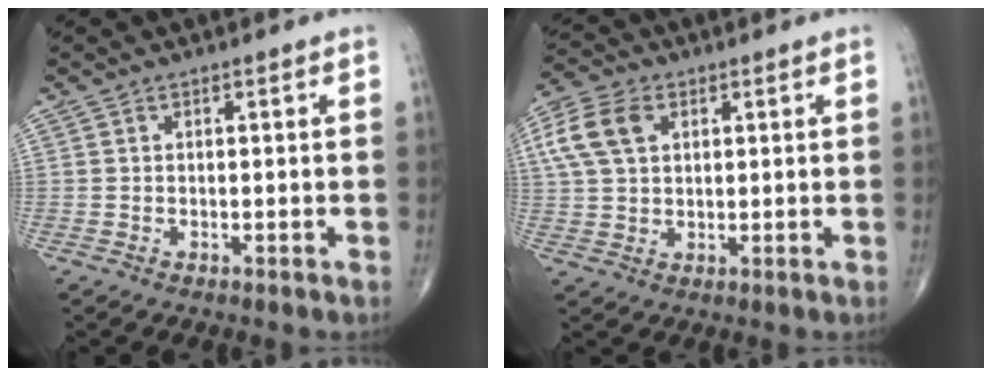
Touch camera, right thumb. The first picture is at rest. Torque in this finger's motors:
{"motor_torque": [0.29, 2.13, 0.92, 0.24, 0.13]}